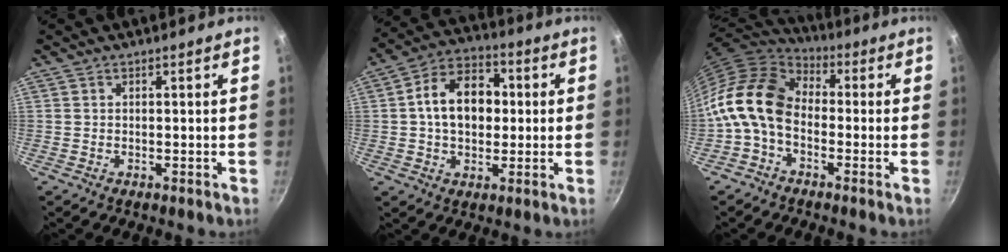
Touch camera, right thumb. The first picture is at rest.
{"total": 13.2, "force": [1.0, 9.3, 9.4], "torque": [-0.119, 0.022, 0.003]}
{"total": 13.5, "force": [-2.4, 9.4, 9.4], "torque": [-0.161, 0.043, -0.074]}